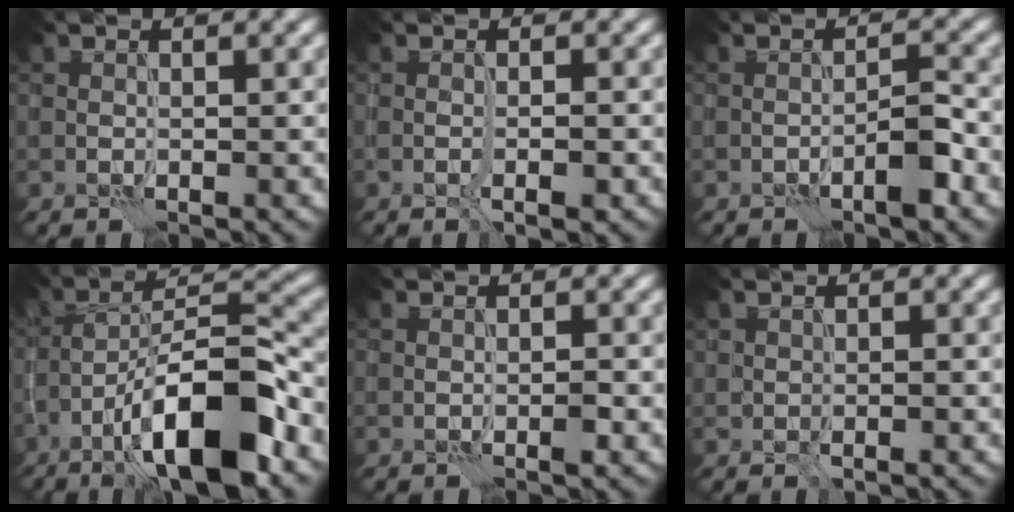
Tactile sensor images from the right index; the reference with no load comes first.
{"total": 1.4, "force": [-0.7, 0.1, 1.2], "torque": [-0.021, 0.004, -0.014]}
{"total": 2.4, "force": [-1.5, 0.4, 1.9], "torque": [-0.029, 0.012, -0.027]}
{"total": 11.8, "force": [-6.4, 3.2, 9.4], "torque": [-0.157, 0.016, -0.112]}
{"total": 0.6, "force": [-0.4, 0.0, 0.5], "torque": [-0.009, 0.002, -0.007]}
{"total": 0.9, "force": [-0.2, 0.5, 0.7], "torque": [-0.014, -0.003, 0.001]}